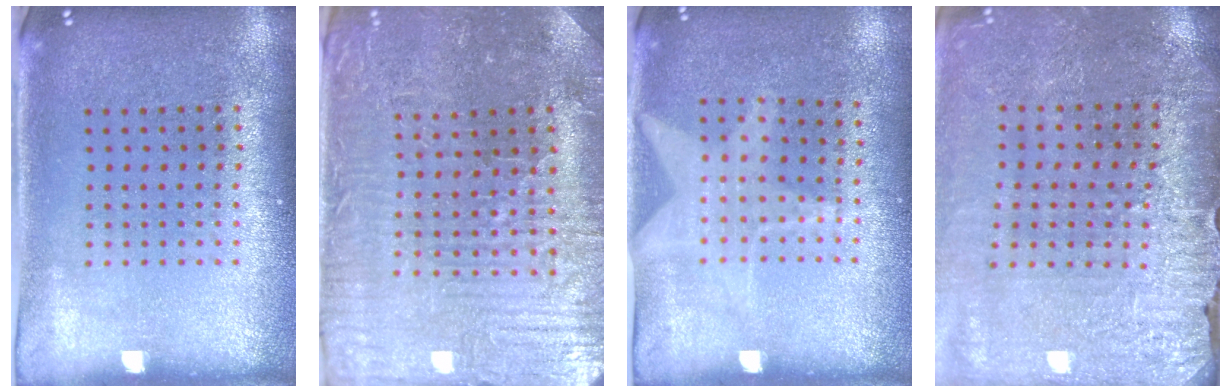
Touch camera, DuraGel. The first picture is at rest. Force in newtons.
{"total": 3.7, "press": 3.7, "slide": 0.4}
{"total": 1.2, "press": 1.1, "slide": 0.3}
{"total": 3.0, "press": 3.0, "slide": 0.3}